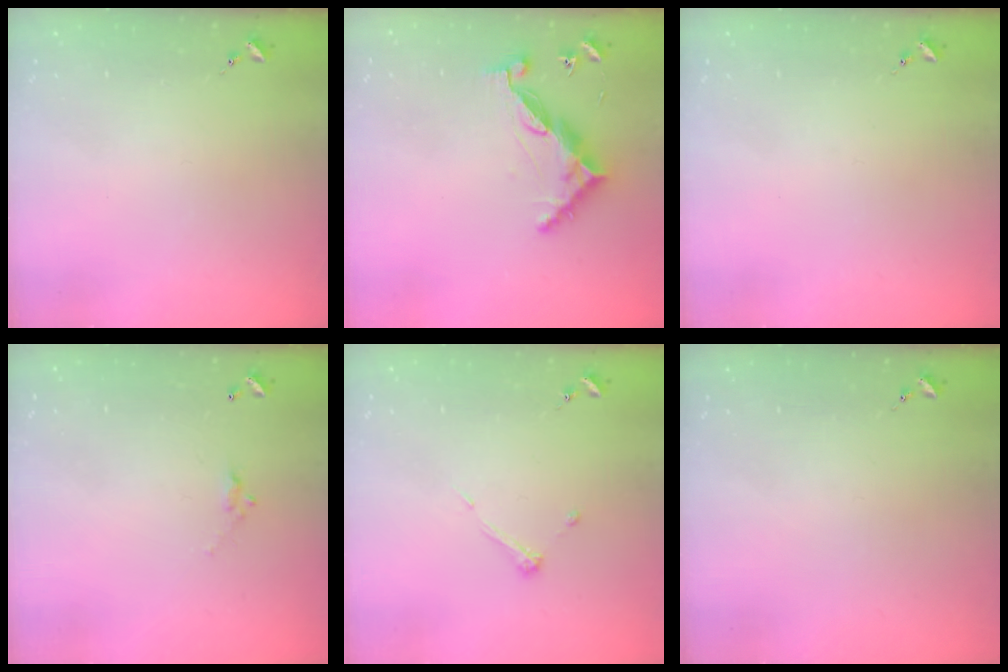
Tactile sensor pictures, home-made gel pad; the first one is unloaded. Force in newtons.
{"total": 9.0, "press": 9.0, "slide": 0.8}
{"total": 0.0}
{"total": 4.9, "press": 4.9, "slide": 0.2}
{"total": 4.3, "press": 4.3, "slide": 0.2}
{"total": 0.0}